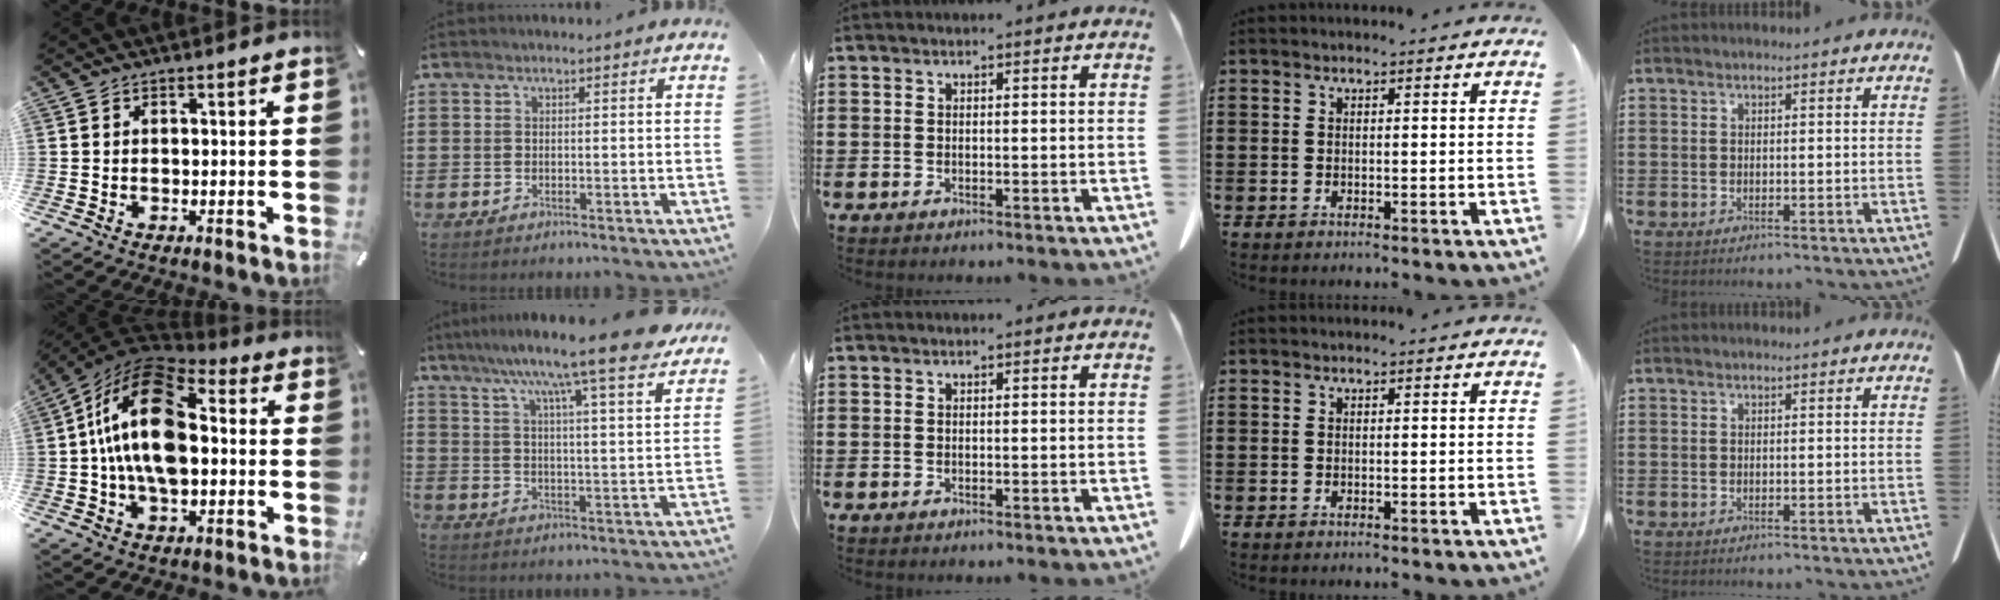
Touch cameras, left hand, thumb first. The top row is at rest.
{"thumb": {"total": 19.3, "force": [0.7, 12.0, 15.2], "torque": [-0.302, -0.001, 0.002]}, "index": {"total": 11.0, "force": [9.2, -0.5, 6.1], "torque": [-0.126, -0.059, 0.145]}}